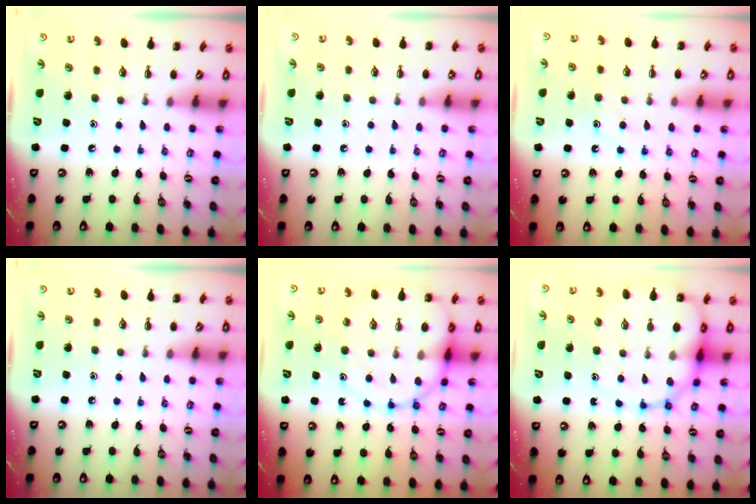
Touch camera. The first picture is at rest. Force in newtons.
{"total": 3.9, "press": 3.6, "slide": 1.4}
{"total": 9.6, "press": 9.5, "slide": 0.9}
{"total": 0.0}
{"total": 13.6, "press": 13.3, "slide": 2.6}
{"total": 13.6, "press": 13.2, "slide": 3.5}